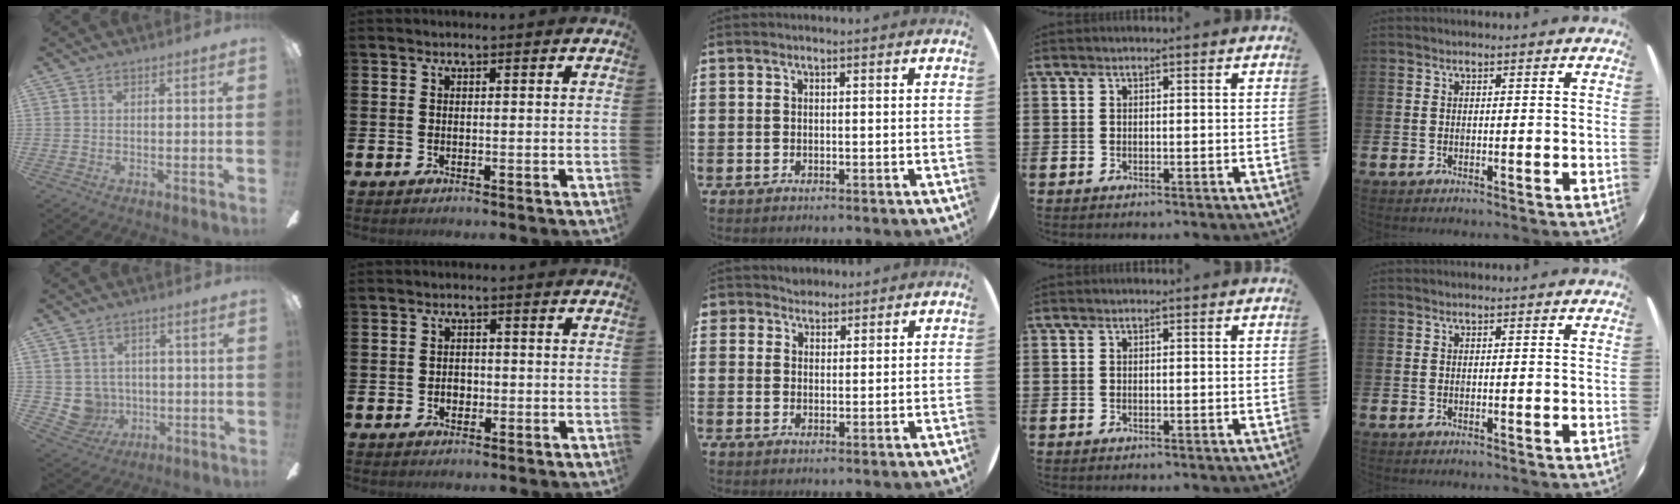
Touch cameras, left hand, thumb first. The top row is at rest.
{"thumb": {"total": 6.8, "force": [0.5, 6.6, 1.1], "torque": [-0.054, -0.009, 0.018]}, "index": {"total": 1.7, "force": [-0.4, 1.4, 1.0], "torque": [-0.011, 0.003, -0.011]}, "middle": {"total": 2.7, "force": [2.6, 0.9, -0.3], "torque": [-0.001, 0.002, 0.050]}}